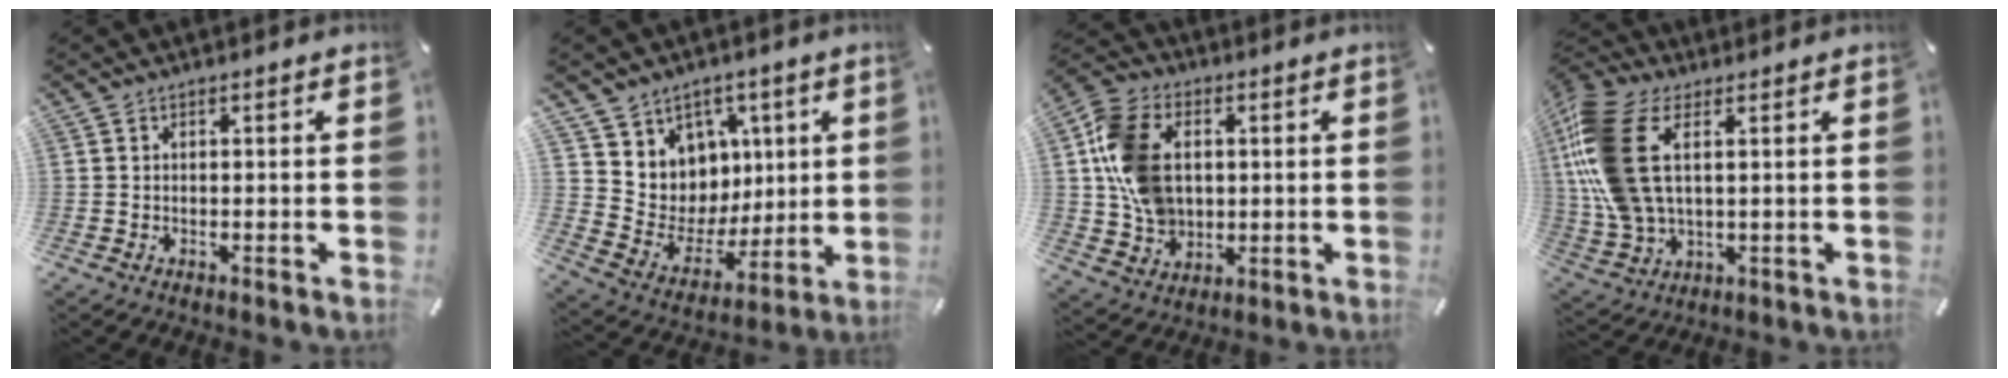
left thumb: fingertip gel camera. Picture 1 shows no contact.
{"total": 9.6, "force": [2.9, 9.1, -0.5], "torque": [0.005, -0.051, 0.067]}
{"total": 14.4, "force": [1.8, 11.3, 8.7], "torque": [-0.196, 0.018, 0.035]}
{"total": 17.2, "force": [4.3, 10.2, 13.2], "torque": [-0.311, -0.013, 0.077]}